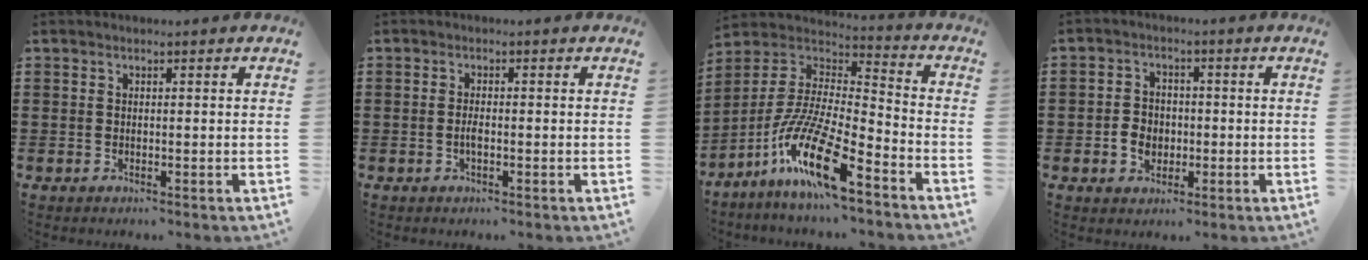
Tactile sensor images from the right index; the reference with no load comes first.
{"total": 1.7, "force": [-0.5, 0.4, 1.6], "torque": [-0.039, -0.005, -0.011]}
{"total": 15.1, "force": [-9.9, 2.6, 11.2], "torque": [-0.238, 0.008, -0.187]}
{"total": 3.8, "force": [-0.9, 3.2, 1.8], "torque": [-0.042, 0.006, -0.020]}